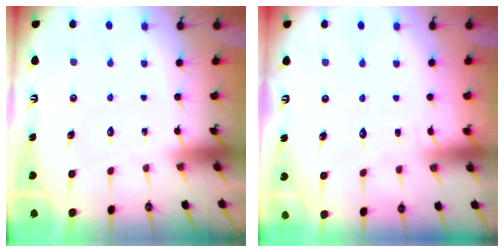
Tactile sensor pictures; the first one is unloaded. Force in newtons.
{"total": 3.8, "press": 3.8, "slide": 0.3}